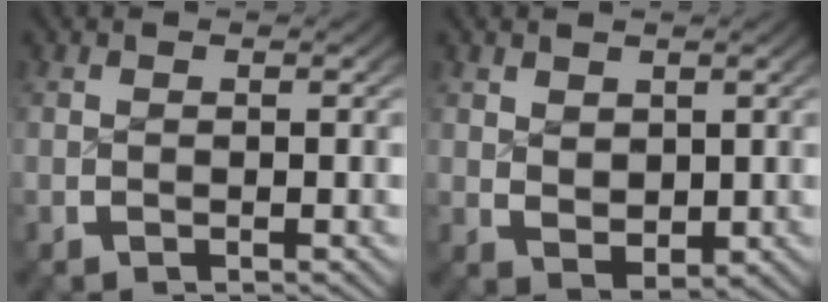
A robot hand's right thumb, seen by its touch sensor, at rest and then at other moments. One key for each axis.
{"total": 2.6, "fx": 0.8, "fy": 1.9, "fz": 1.7, "tx": -0.037, "ty": -0.020, "tz": 0.030}